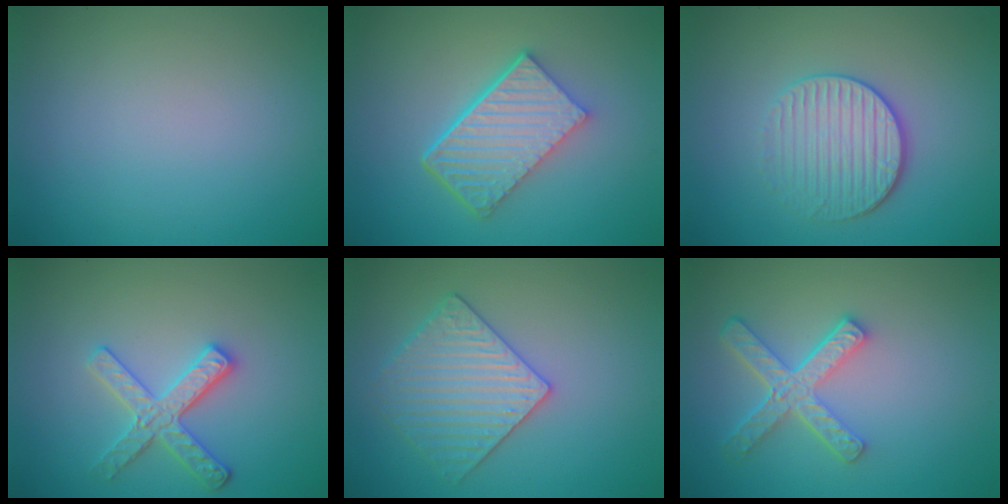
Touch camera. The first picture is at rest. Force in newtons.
{"total": 6.4, "press": 4.4, "slide": 4.6}
{"total": 3.4, "press": 3.2, "slide": 1.2}
{"total": 3.2, "press": 3.0, "slide": 1.0}
{"total": 4.0, "press": 3.8, "slide": 1.2}
{"total": 4.7, "press": 3.5, "slide": 3.0}